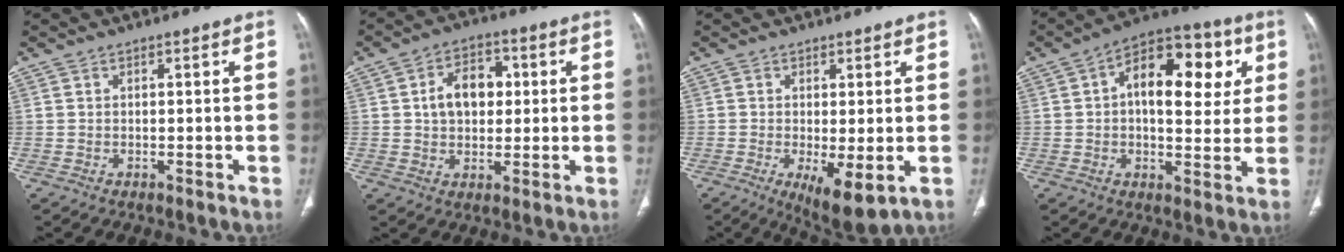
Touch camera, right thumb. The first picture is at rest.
{"total": 9.2, "force": [1.4, 6.4, 6.5], "torque": [-0.079, 0.012, 0.021]}
{"total": 7.8, "force": [-2.0, 2.6, 7.1], "torque": [-0.114, -0.023, -0.024]}
{"total": 17.0, "force": [4.0, 9.1, 13.8], "torque": [-0.157, 0.015, 0.049]}